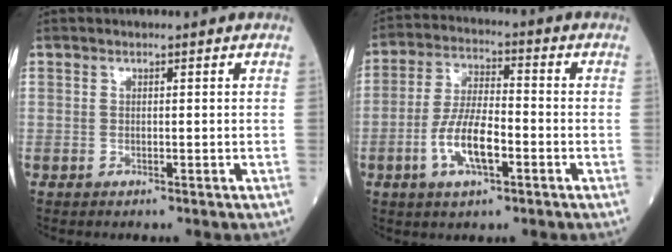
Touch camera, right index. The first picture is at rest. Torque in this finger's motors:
{"motor_torque": [0.74, 0.06, 0.26, 0.16]}